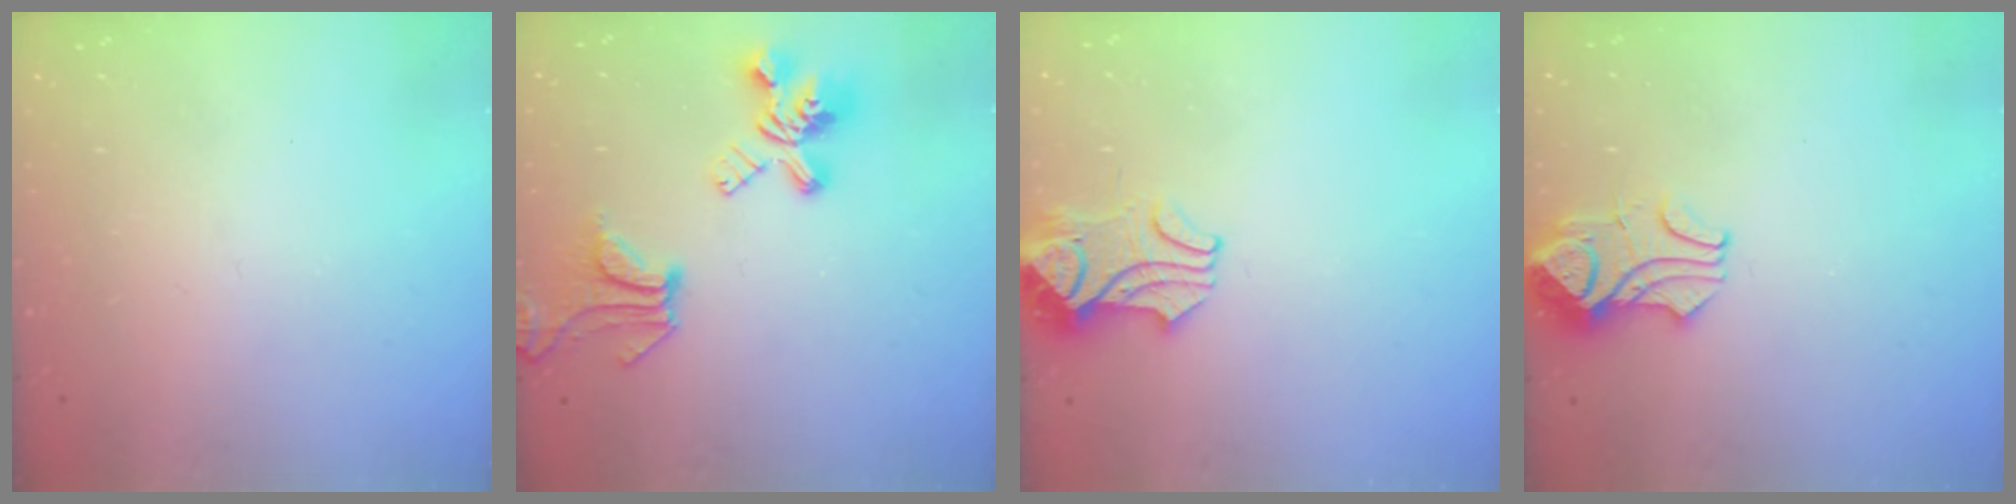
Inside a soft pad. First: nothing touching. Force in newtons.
{"total": 9.1, "press": 8.9, "slide": 2.1}
{"total": 2.2, "press": 2.1, "slide": 0.5}
{"total": 3.5, "press": 3.3, "slide": 0.9}